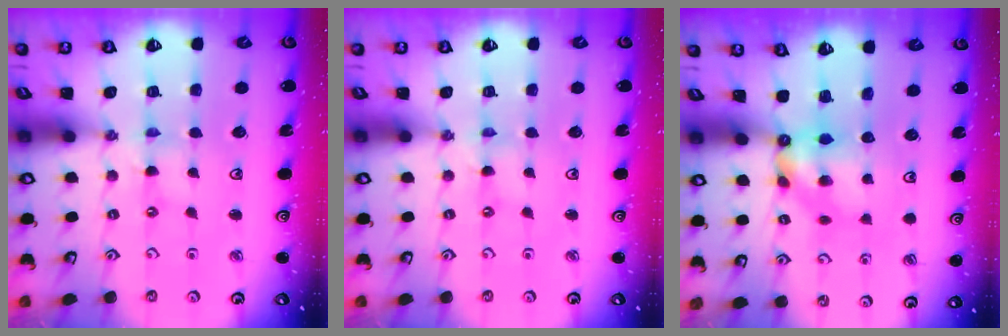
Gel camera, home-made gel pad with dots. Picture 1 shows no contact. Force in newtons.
{"total": 0.0}
{"total": 5.7, "press": 5.7, "slide": 0.3}